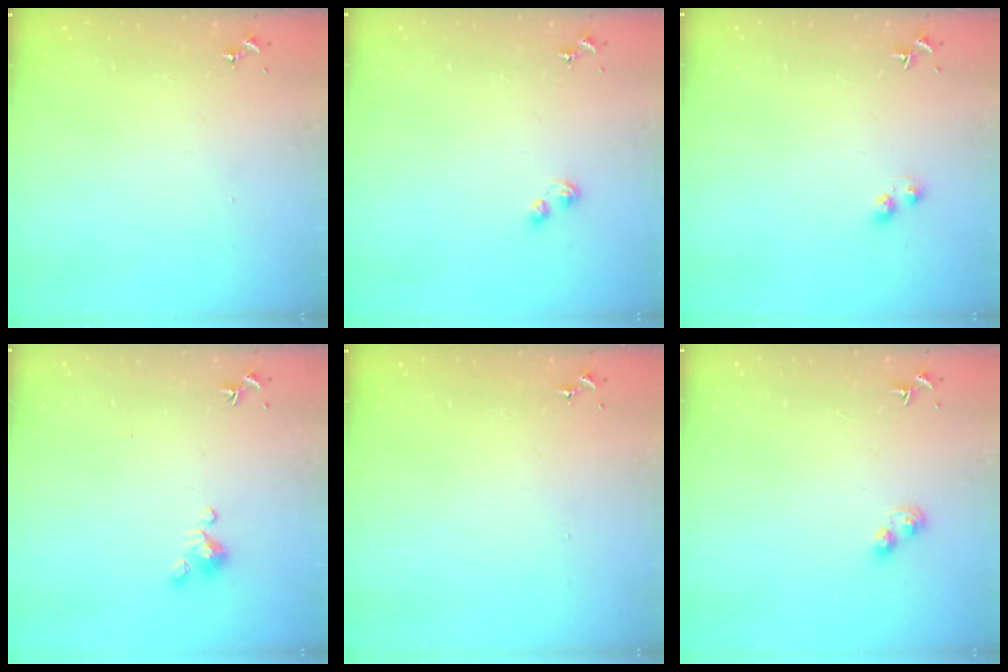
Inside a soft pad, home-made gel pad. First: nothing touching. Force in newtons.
{"total": 2.9, "press": 2.8, "slide": 0.7}
{"total": 3.6, "press": 3.5, "slide": 0.5}
{"total": 2.9, "press": 2.9, "slide": 0.4}
{"total": 0.0}
{"total": 3.4, "press": 3.4, "slide": 0.4}